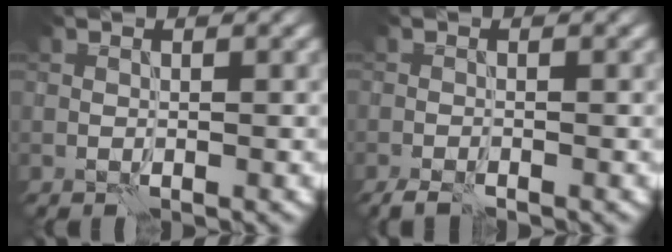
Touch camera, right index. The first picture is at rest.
{"total": 1.9, "force": [-1.6, 0.3, 1.1], "torque": [-0.023, -0.003, -0.028]}